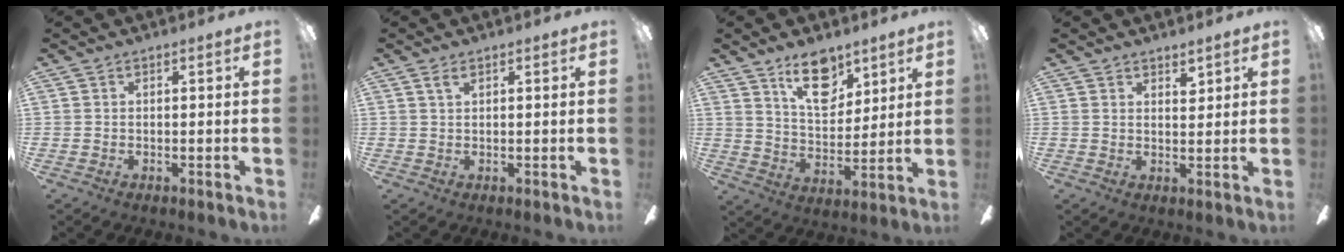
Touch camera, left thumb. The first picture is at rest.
{"total": 1.8, "force": [1.2, 0.7, 1.2], "torque": [-0.028, 0.000, 0.021]}
{"total": 13.5, "force": [8.7, 7.1, 7.5], "torque": [-0.105, -0.039, 0.153]}
{"total": 3.2, "force": [2.9, 1.3, 0.7], "torque": [0.005, -0.021, 0.050]}